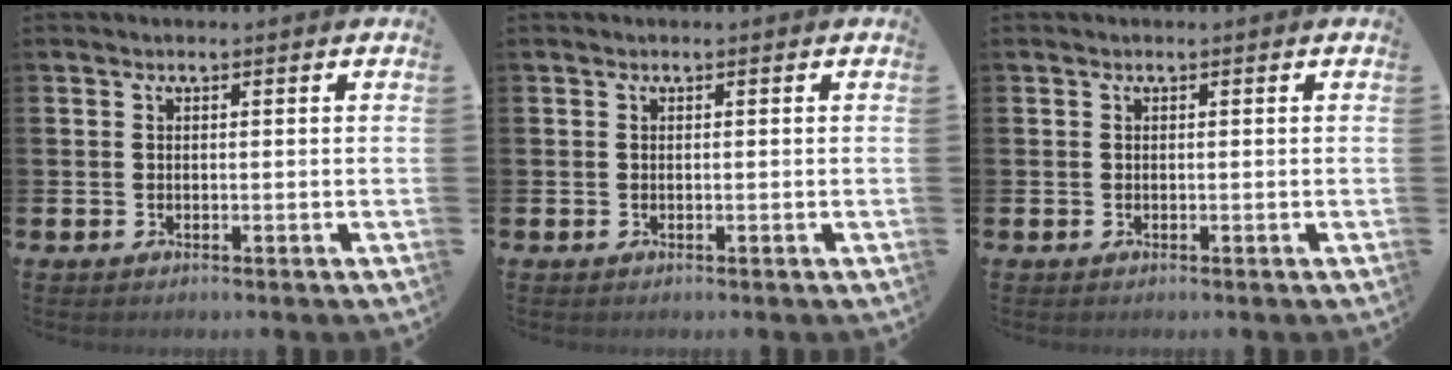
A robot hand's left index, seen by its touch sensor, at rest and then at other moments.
{"total": 0.0}
{"total": 0.0}